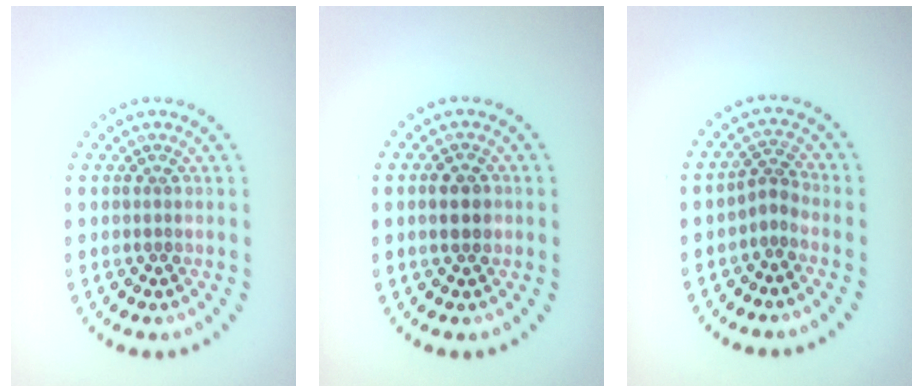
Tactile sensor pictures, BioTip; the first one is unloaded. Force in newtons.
{"total": 2.3, "press": 2.3, "slide": 0.2}
{"total": 1.9, "press": 1.3, "slide": 1.4}